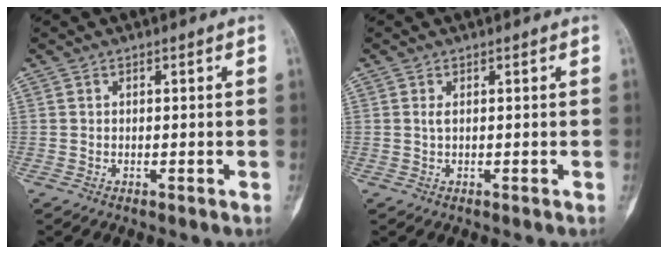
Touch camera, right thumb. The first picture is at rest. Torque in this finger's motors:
{"motor_torque": [-0.41, -0.40, 0.00, 0.00, 0.01]}